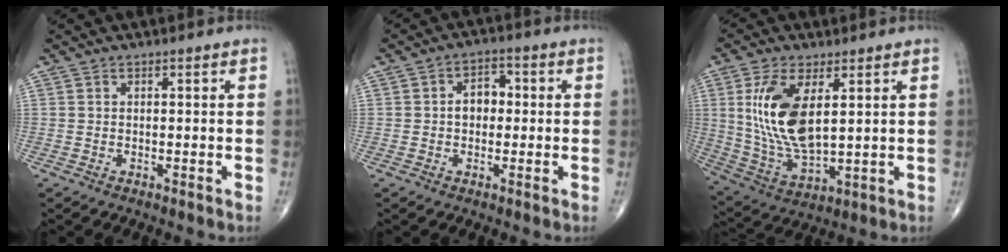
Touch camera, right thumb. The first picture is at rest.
{"total": 4.9, "force": [0.0, 3.6, 3.3], "torque": [-0.035, 0.018, -0.008]}
{"total": 15.0, "force": [3.8, 6.9, 12.8], "torque": [-0.259, -0.022, 0.085]}